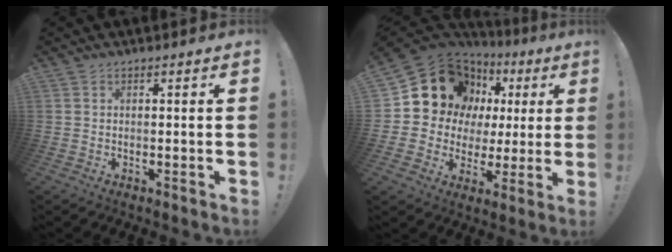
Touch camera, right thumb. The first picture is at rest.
{"total": 14.9, "force": [7.6, 11.2, 6.3], "torque": [-0.102, -0.057, 0.161]}